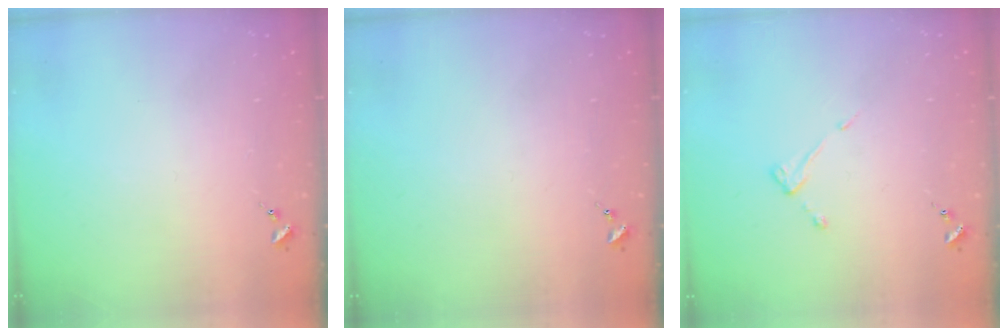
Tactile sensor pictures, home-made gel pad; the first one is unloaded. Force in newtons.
{"total": 0.0}
{"total": 3.8, "press": 3.8, "slide": 0.4}